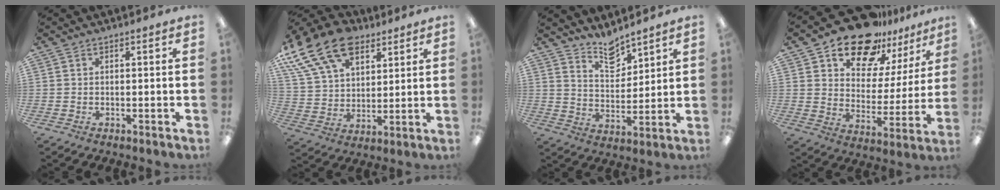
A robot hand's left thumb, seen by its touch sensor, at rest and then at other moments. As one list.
[{"total": 19.6, "force": [11.6, 12.1, 10.1], "torque": [-0.208, -0.051, 0.213]}, {"total": 8.1, "force": [7.1, 3.3, 2.1], "torque": [-0.026, -0.050, 0.129]}, {"total": 18.2, "force": [15.1, 8.3, 5.8], "torque": [-0.102, -0.116, 0.271]}]